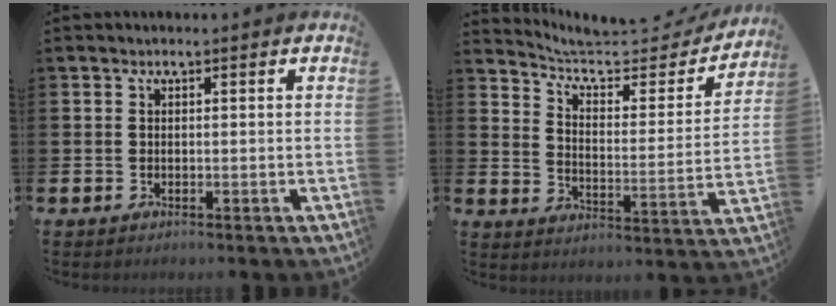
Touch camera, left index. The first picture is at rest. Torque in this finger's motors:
{"motor_torque": [0.94, -1.20, 0.10, 0.03]}